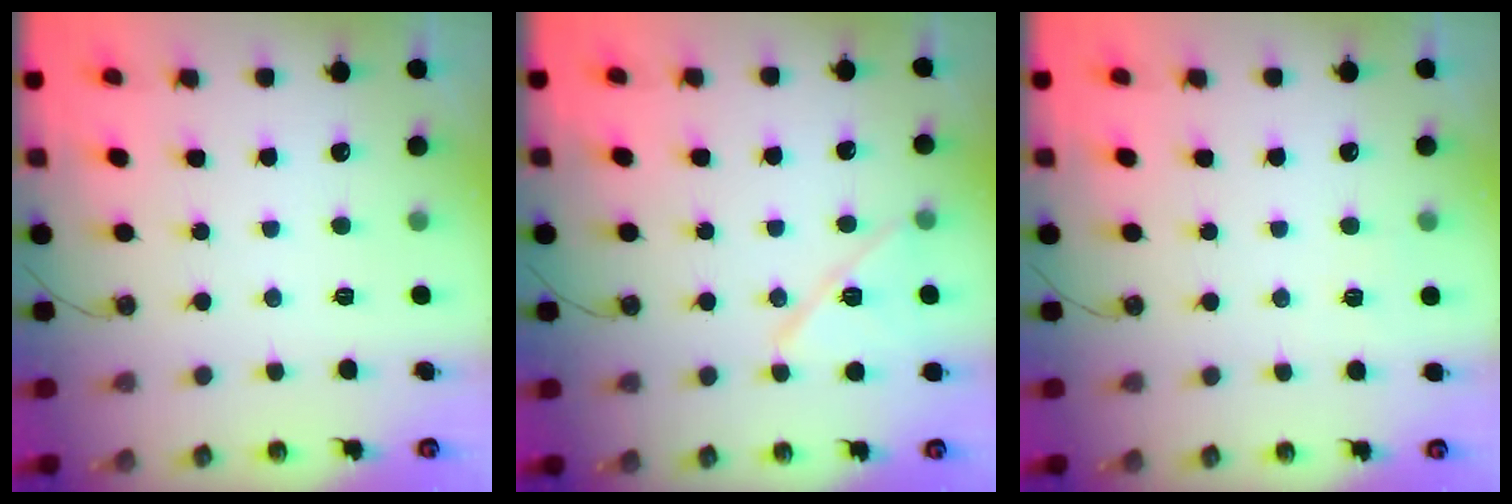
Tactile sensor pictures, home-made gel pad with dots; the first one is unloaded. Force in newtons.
{"total": 11.7, "press": 11.6, "slide": 0.9}
{"total": 2.5, "press": 2.4, "slide": 0.4}